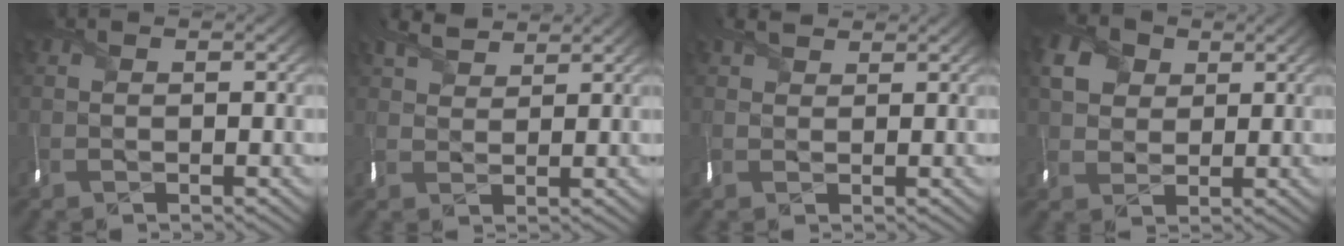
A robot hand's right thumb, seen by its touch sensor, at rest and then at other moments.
{"total": 2.7, "force": [2.6, 0.8, 0.2], "torque": [-0.026, 0.008, 0.048]}
{"total": 1.5, "force": [1.2, 0.2, -0.8], "torque": [0.004, 0.006, 0.020]}
{"total": 3.4, "force": [1.5, 2.9, 0.6], "torque": [-0.030, 0.005, 0.021]}